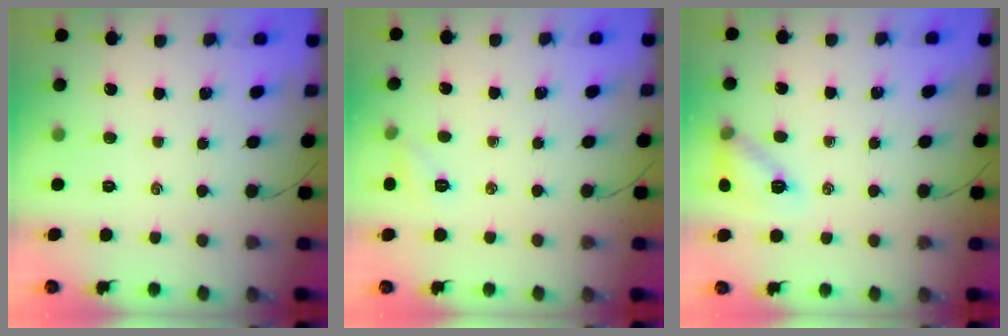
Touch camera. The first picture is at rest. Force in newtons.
{"total": 5.7, "press": 5.5, "slide": 1.6}
{"total": 10.9, "press": 10.9, "slide": 0.8}